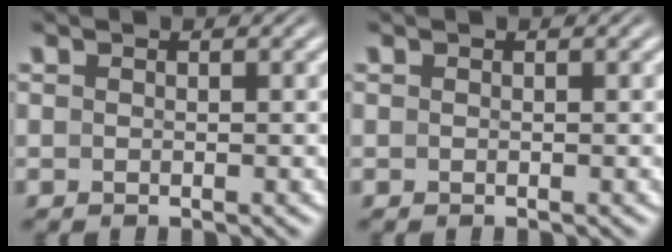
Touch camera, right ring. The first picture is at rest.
{"total": 1.2, "force": [-0.3, -1.1, -0.4], "torque": [0.014, -0.011, 0.005]}